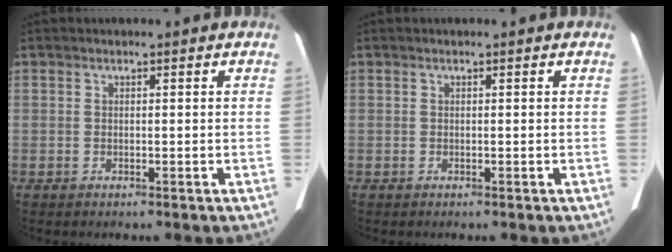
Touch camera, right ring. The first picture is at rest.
{"total": 0.0}